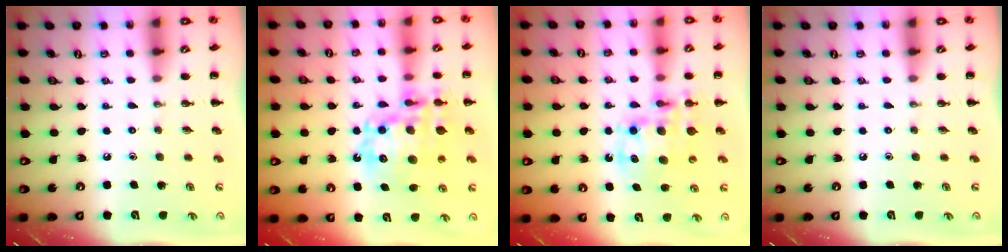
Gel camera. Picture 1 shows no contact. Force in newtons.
{"total": 19.0, "press": 18.5, "slide": 4.3}
{"total": 12.0, "press": 11.7, "slide": 2.7}
{"total": 0.0}